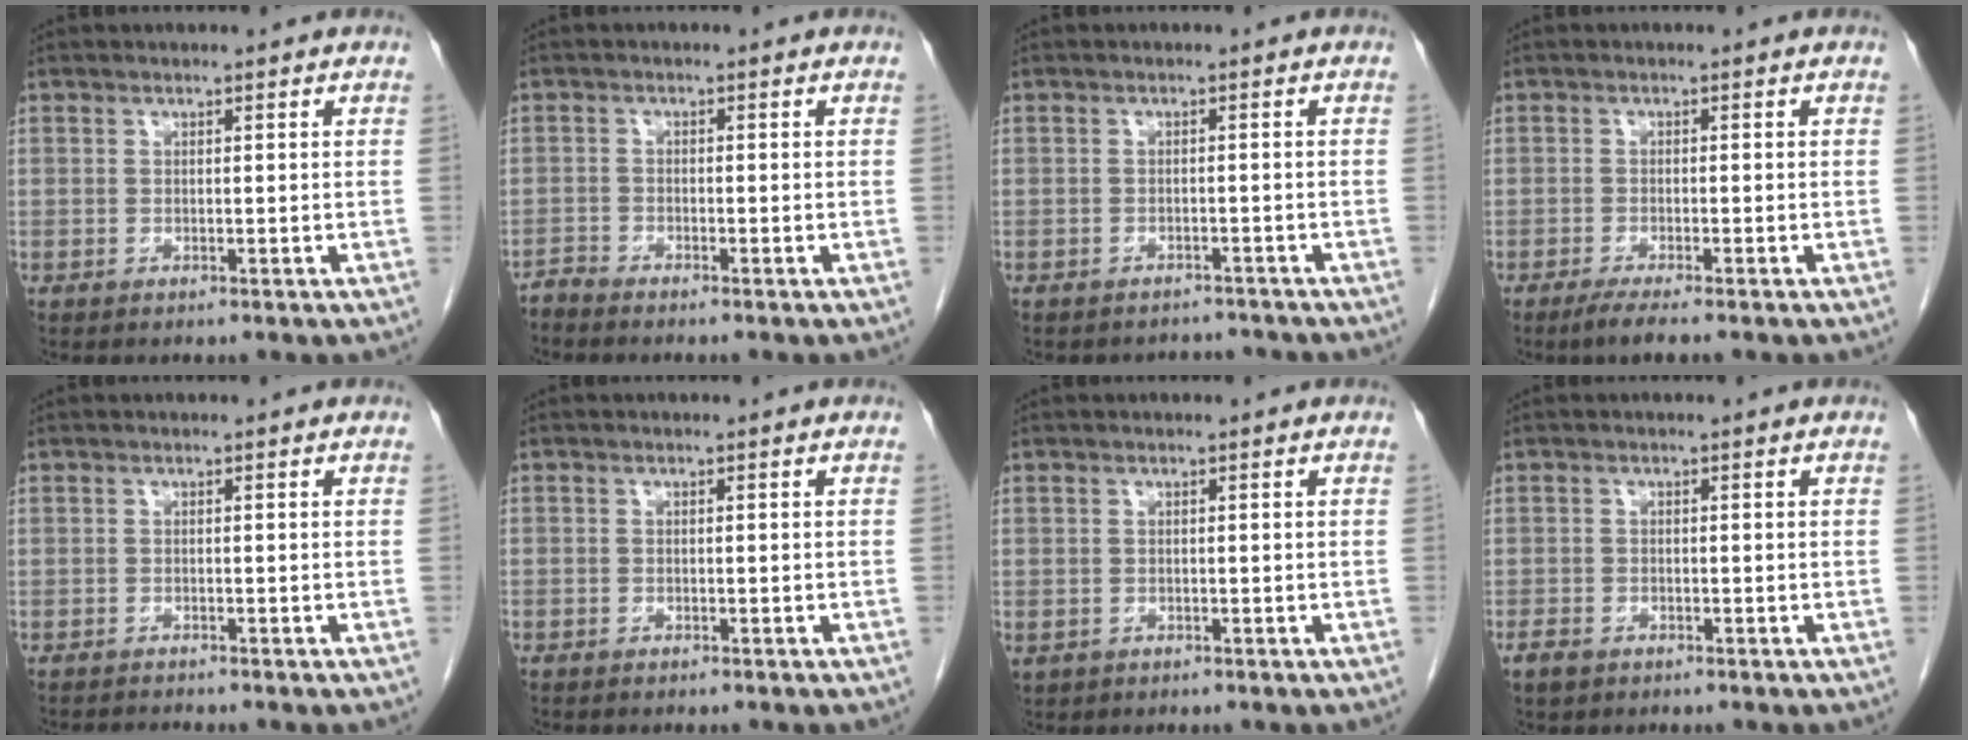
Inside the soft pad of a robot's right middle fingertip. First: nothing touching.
{"total": 1.4, "force": [-1.4, -0.2, -0.1], "torque": [0.004, -0.006, -0.028]}
{"total": 3.8, "force": [-3.6, 1.3, -0.4], "torque": [0.004, 0.004, -0.047]}
{"total": 2.8, "force": [-2.1, -0.1, 1.9], "torque": [-0.042, -0.009, -0.040]}
{"total": 1.7, "force": [-1.7, -0.3, 0.1], "torque": [-0.004, -0.006, -0.027]}
{"total": 0.8, "force": [-0.6, 0.4, 0.1], "torque": [-0.007, 0.002, -0.011]}
{"total": 1.7, "force": [-0.7, 1.4, 0.6], "torque": [-0.016, -0.001, -0.003]}
{"total": 2.2, "force": [-1.5, 1.3, 1.0], "torque": [-0.023, -0.001, -0.021]}